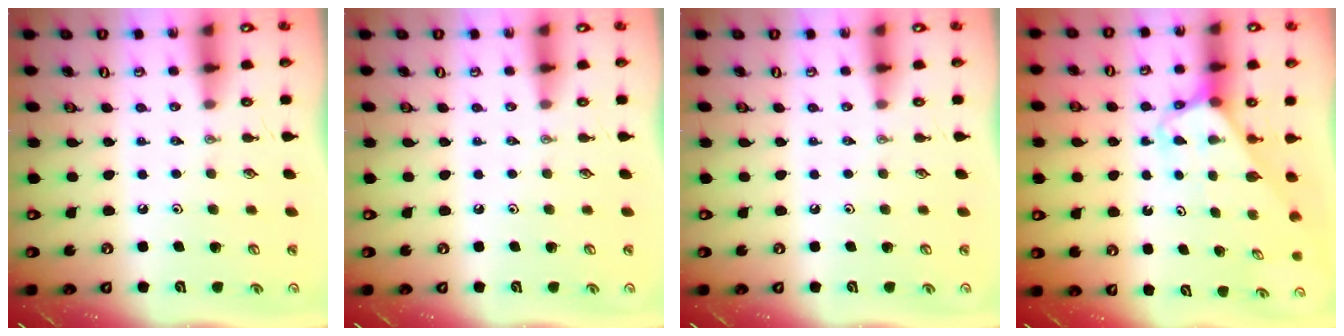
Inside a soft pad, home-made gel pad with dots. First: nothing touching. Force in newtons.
{"total": 0.0}
{"total": 0.0}
{"total": 3.2, "press": 3.2, "slide": 0.3}